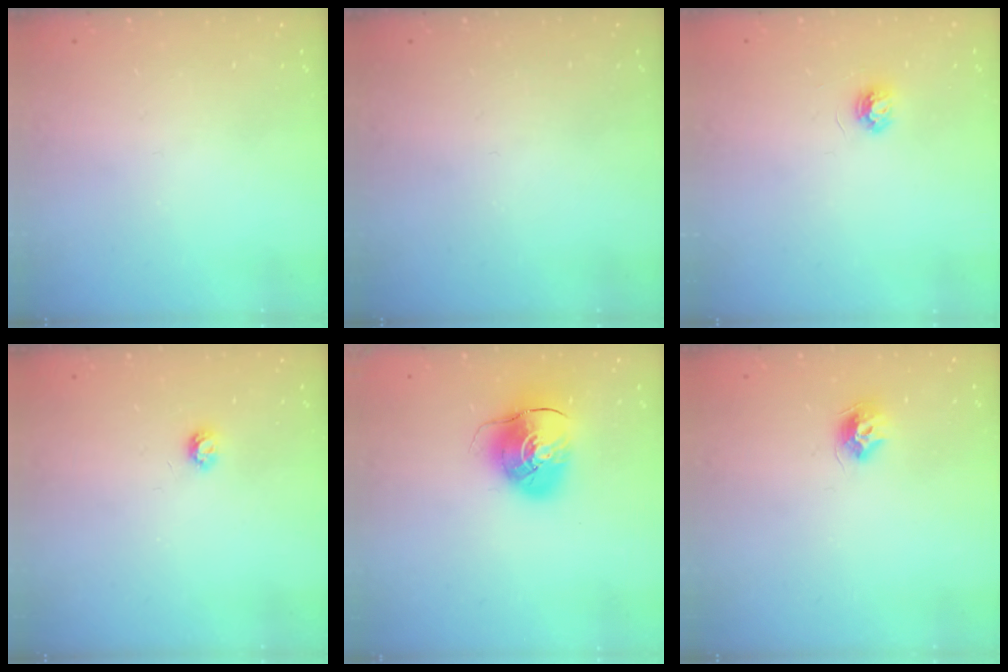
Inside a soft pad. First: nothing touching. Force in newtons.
{"total": 0.0}
{"total": 3.7, "press": 3.7, "slide": 0.5}
{"total": 4.2, "press": 4.2, "slide": 0.5}
{"total": 10.2, "press": 10.1, "slide": 1.3}
{"total": 8.4, "press": 8.3, "slide": 0.7}